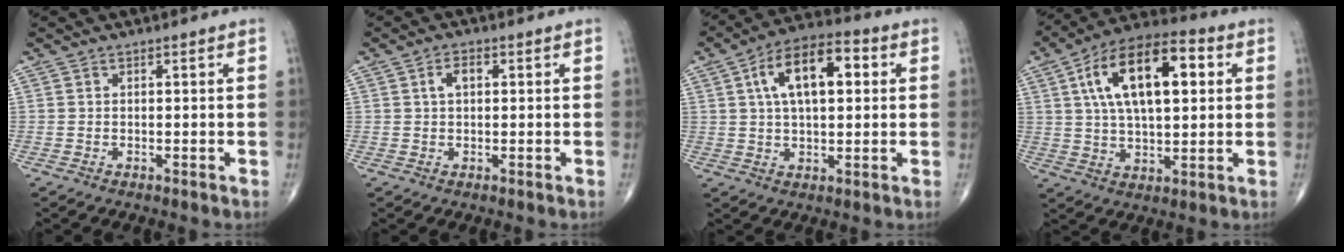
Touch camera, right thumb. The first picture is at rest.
{"total": 2.7, "force": [0.7, 1.6, 2.1], "torque": [-0.037, 0.008, 0.010]}
{"total": 13.6, "force": [3.4, 6.7, 11.4], "torque": [-0.179, 0.015, 0.049]}
{"total": 18.6, "force": [4.8, 8.7, 15.7], "torque": [-0.250, 0.010, 0.073]}